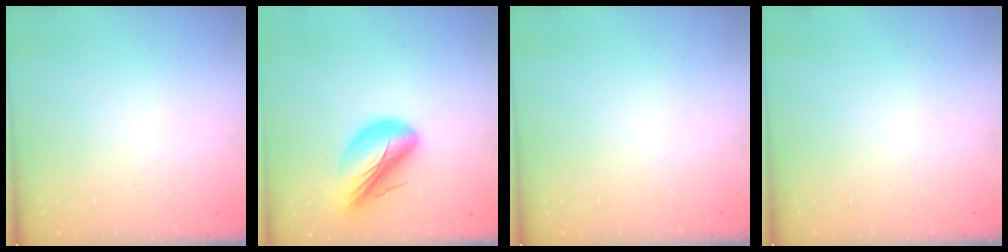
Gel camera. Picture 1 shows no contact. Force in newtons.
{"total": 14.6, "press": 14.2, "slide": 3.4}
{"total": 0.0}
{"total": 0.0}